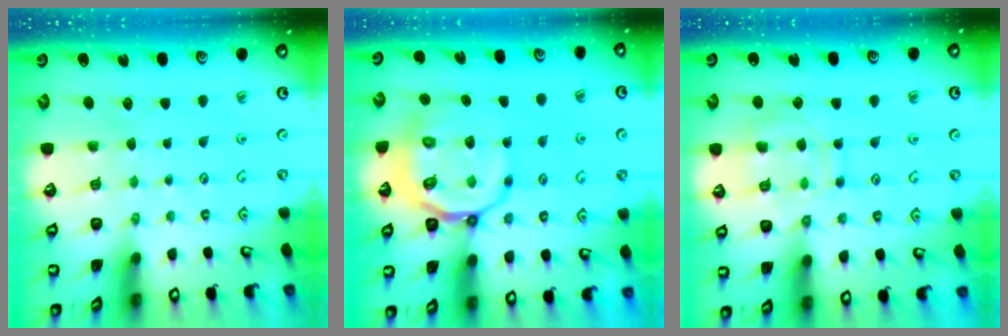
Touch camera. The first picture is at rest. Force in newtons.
{"total": 14.3, "press": 13.9, "slide": 3.0}
{"total": 10.7, "press": 10.7, "slide": 1.0}